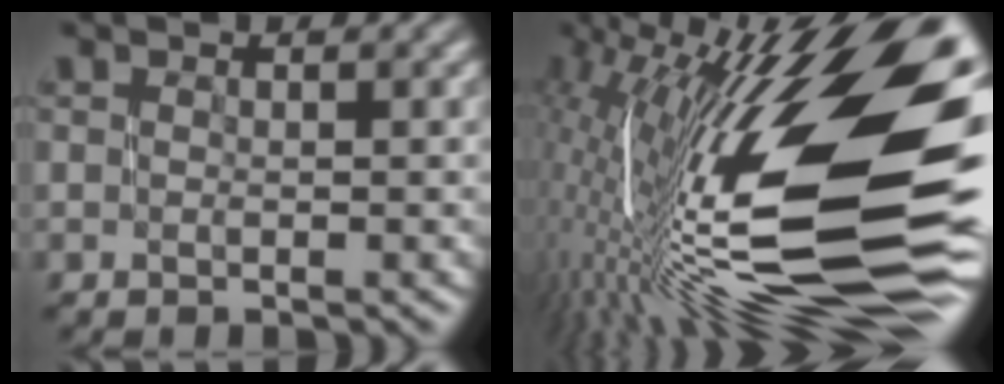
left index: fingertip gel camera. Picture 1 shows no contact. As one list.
[{"total": 19.3, "force": [-0.6, 6.6, 18.1], "torque": [-0.306, 0.009, -0.027]}]